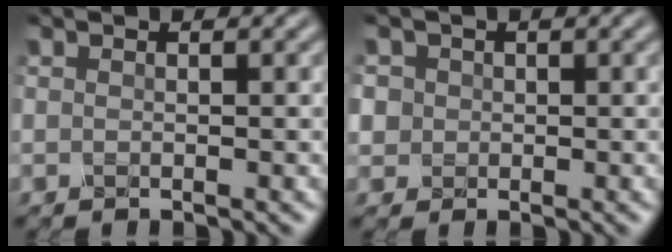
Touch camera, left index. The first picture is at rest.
{"total": 2.3, "force": [0.5, 2.1, 0.6], "torque": [-0.013, 0.007, 0.011]}